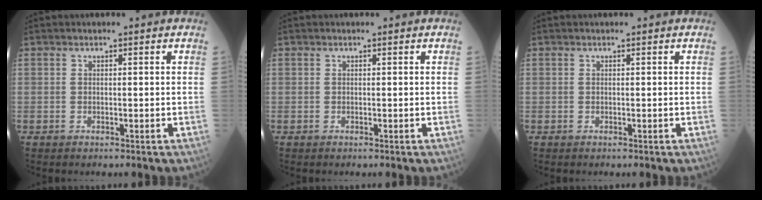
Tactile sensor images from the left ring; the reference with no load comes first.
{"total": 0.0}
{"total": 0.0}